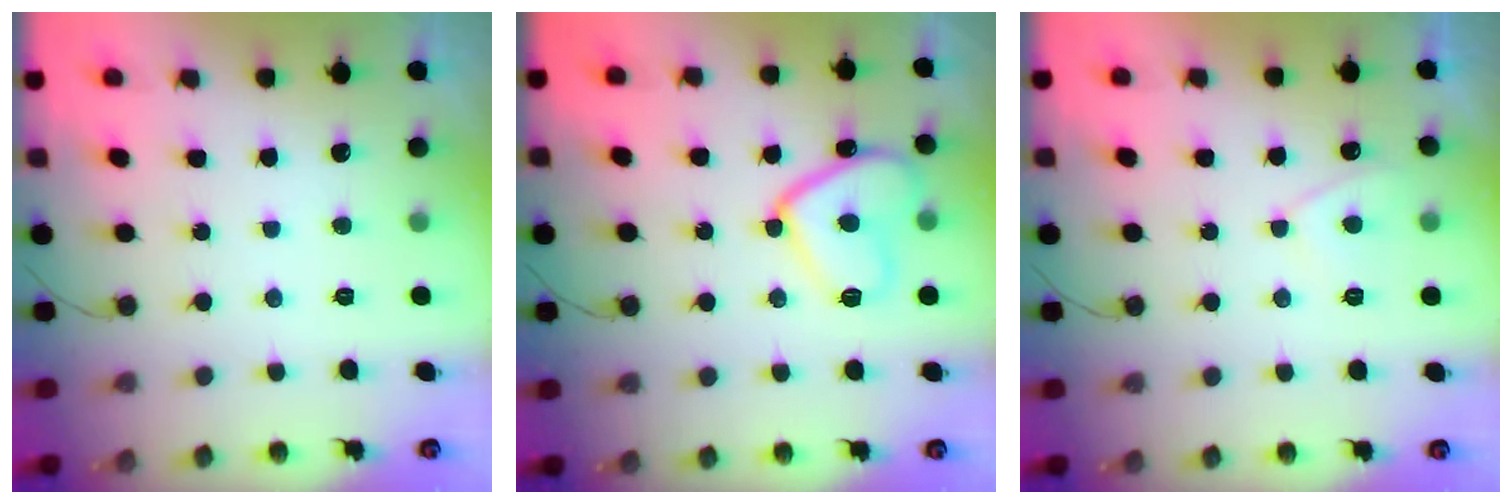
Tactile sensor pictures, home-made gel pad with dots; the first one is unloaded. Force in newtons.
{"total": 12.5, "press": 12.4, "slide": 1.4}
{"total": 2.9, "press": 2.9, "slide": 0.5}